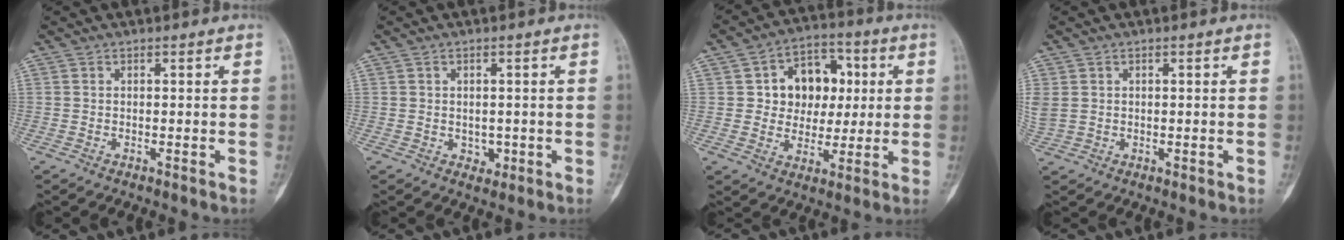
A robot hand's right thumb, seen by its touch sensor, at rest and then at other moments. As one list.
[{"total": 2.2, "force": [-0.3, 1.9, 1.0], "torque": [-0.005, 0.001, 0.002]}, {"total": 12.7, "force": [2.4, 10.1, 7.3], "torque": [-0.048, 0.009, 0.037]}, {"total": 3.7, "force": [0.7, 3.0, 2.1], "torque": [-0.064, 0.009, 0.023]}]